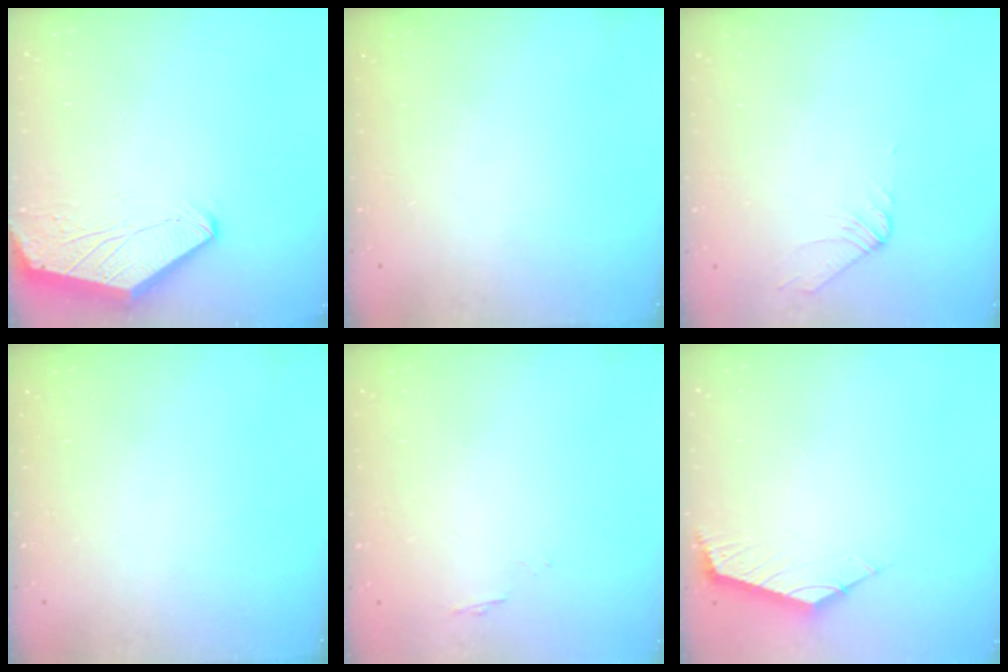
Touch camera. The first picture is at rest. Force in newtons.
{"total": 0.0}
{"total": 3.5, "press": 3.5, "slide": 0.6}
{"total": 0.0}
{"total": 0.8, "press": 0.6, "slide": 0.4}
{"total": 2.6, "press": 2.5, "slide": 0.7}